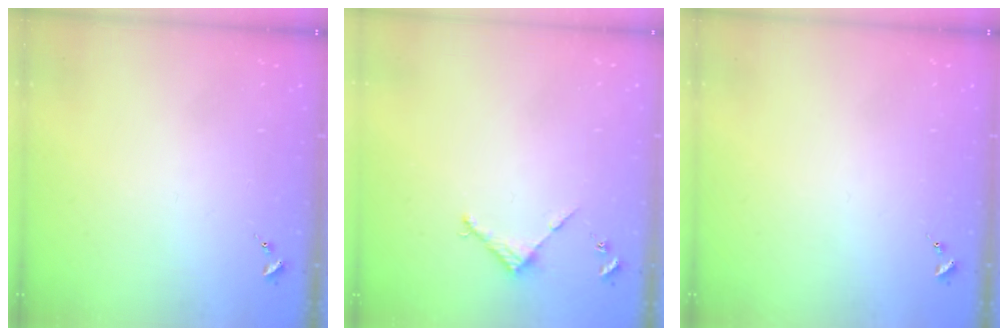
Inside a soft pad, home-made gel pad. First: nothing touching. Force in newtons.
{"total": 2.9, "press": 2.8, "slide": 0.2}
{"total": 0.0}